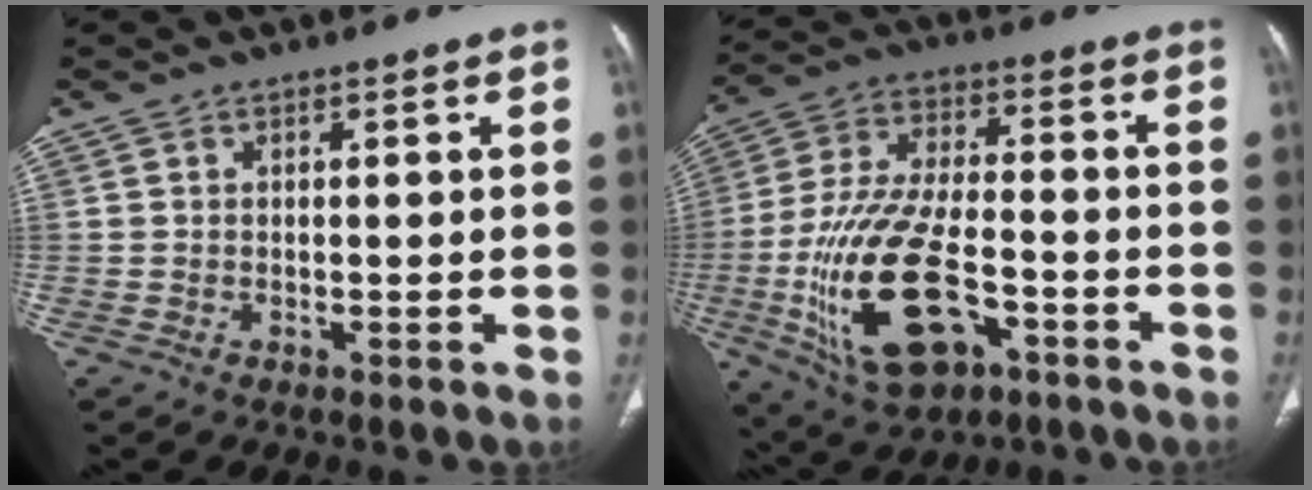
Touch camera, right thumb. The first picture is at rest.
{"total": 20.4, "force": [-6.9, 9.9, 16.4], "torque": [-0.327, 0.022, -0.109]}